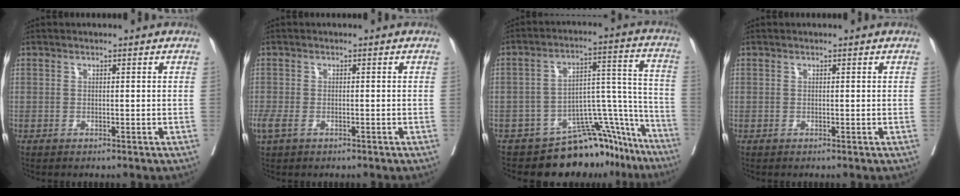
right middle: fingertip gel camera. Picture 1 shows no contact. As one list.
[{"total": 2.9, "force": [-1.4, 1.6, 1.9], "torque": [-0.056, -0.009, -0.022]}, {"total": 13.3, "force": [-12.0, 4.7, 3.3], "torque": [0.002, 0.076, -0.171]}, {"total": 0.0}]